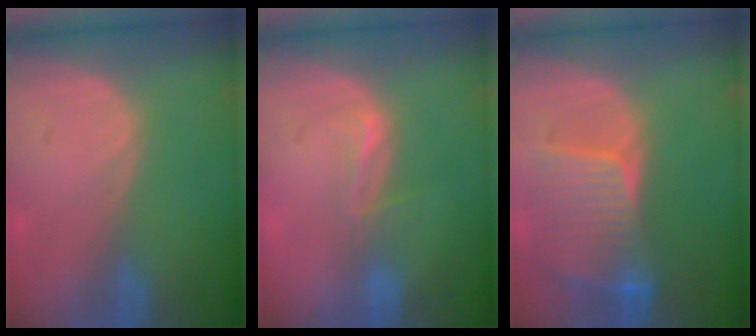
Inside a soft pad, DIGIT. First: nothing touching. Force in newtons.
{"total": 2.7, "press": 2.3, "slide": 1.5}
{"total": 8.4, "press": 7.7, "slide": 3.3}